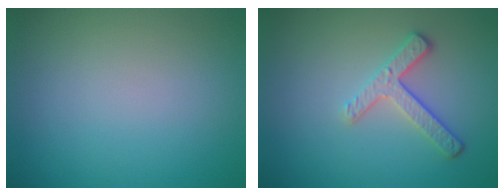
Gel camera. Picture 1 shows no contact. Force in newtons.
{"total": 2.7, "press": 2.3, "slide": 1.5}